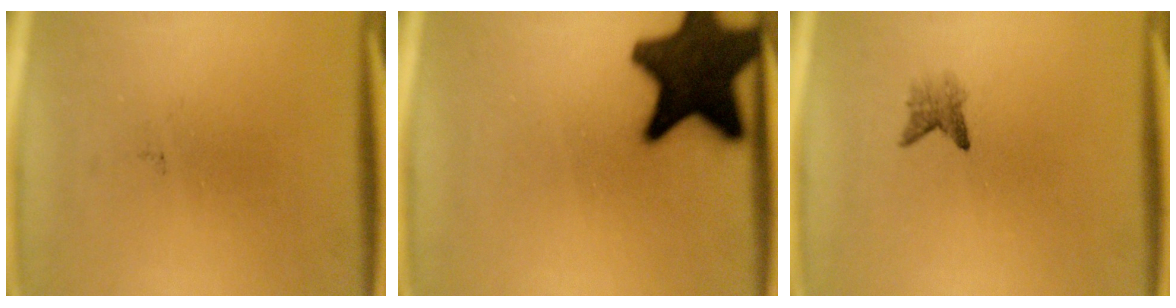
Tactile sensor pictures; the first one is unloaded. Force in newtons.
{"total": 17.7}
{"total": 1.8}